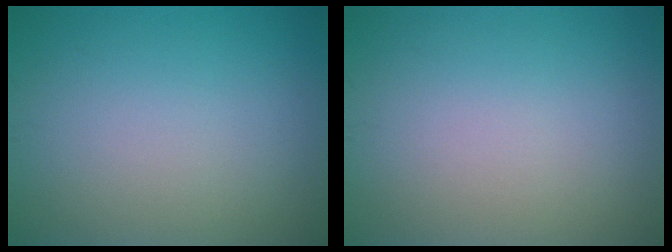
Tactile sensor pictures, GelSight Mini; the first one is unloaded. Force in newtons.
{"total": 0.0}